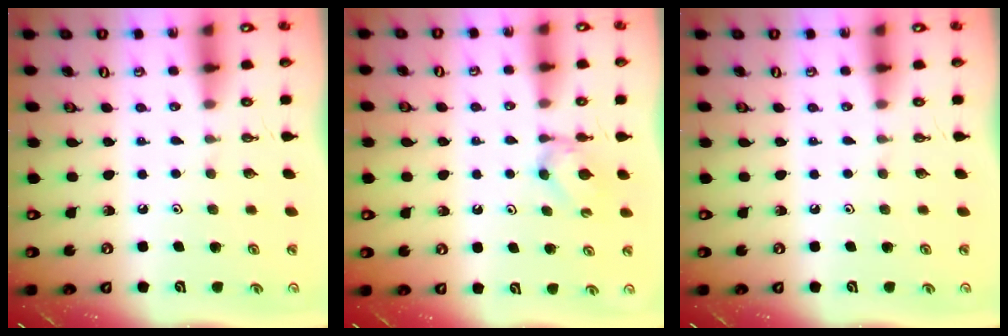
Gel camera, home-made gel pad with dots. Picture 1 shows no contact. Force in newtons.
{"total": 3.7, "press": 3.6, "slide": 0.6}
{"total": 0.0}